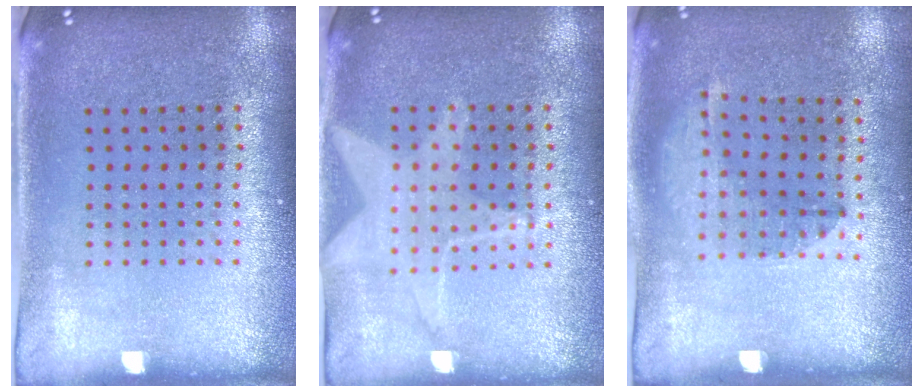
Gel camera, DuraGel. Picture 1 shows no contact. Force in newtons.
{"total": 1.4, "press": 1.4, "slide": 0.4}
{"total": 1.3, "press": 0.9, "slide": 1.0}